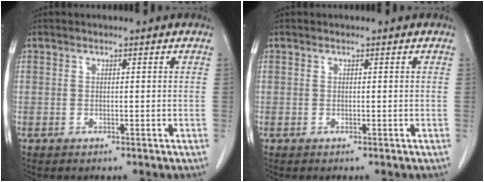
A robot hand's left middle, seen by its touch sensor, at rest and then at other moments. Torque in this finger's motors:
{"motor_torque": [-0.01, 0.01, 0.00, 0.00]}